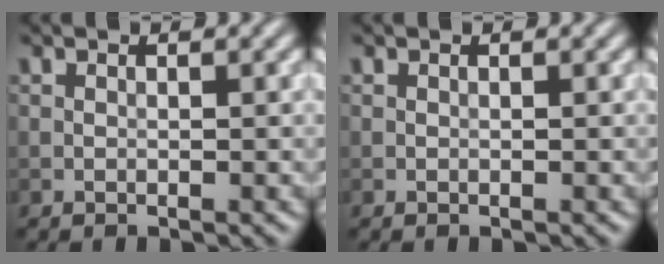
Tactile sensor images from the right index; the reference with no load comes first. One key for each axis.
{"total": 0.0}